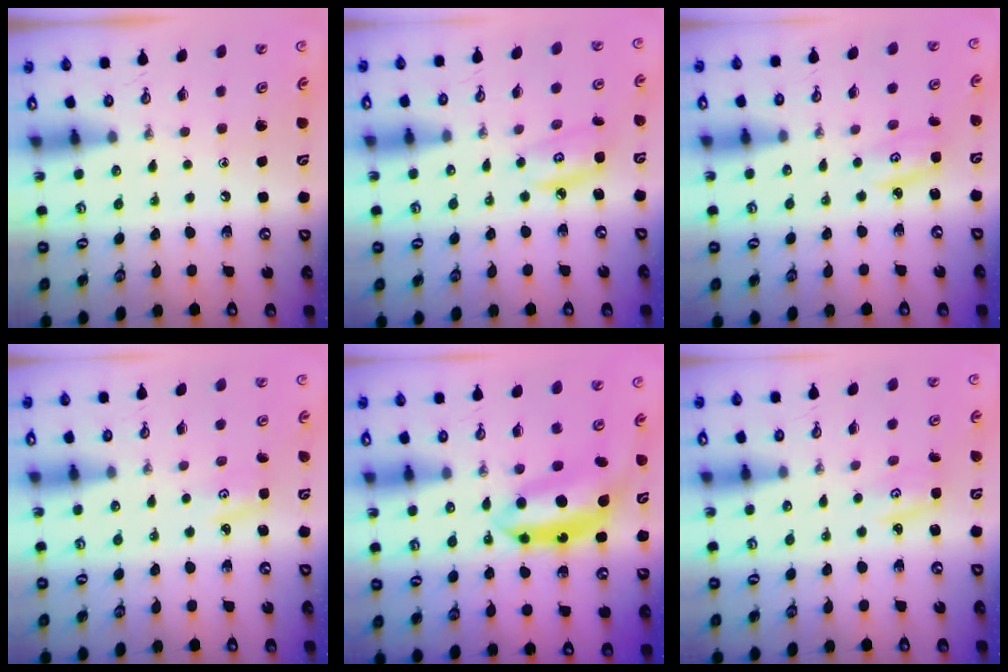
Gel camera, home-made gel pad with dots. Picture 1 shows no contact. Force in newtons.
{"total": 5.2, "press": 5.2, "slide": 0.2}
{"total": 2.4, "press": 2.4, "slide": 0.2}
{"total": 3.0, "press": 3.0, "slide": 0.4}
{"total": 9.6, "press": 9.6, "slide": 0.5}
{"total": 2.8, "press": 2.8, "slide": 0.4}